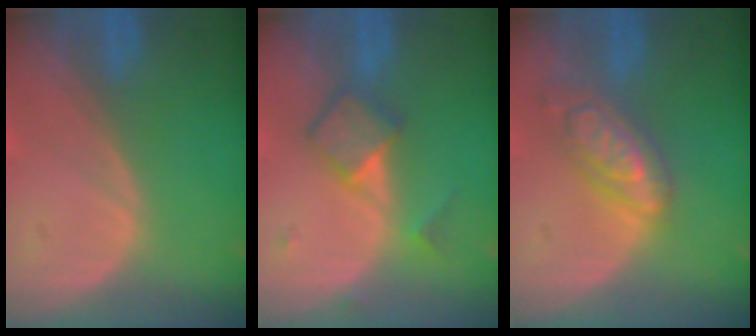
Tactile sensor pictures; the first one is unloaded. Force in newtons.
{"total": 4.9, "press": 4.7, "slide": 1.4}
{"total": 6.4, "press": 6.4, "slide": 0.5}